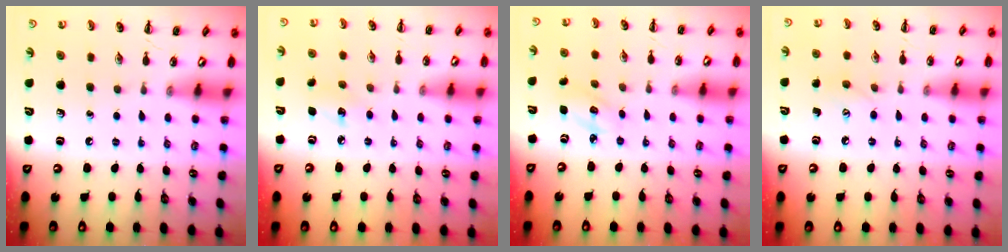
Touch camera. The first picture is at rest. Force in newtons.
{"total": 5.6, "press": 5.4, "slide": 1.5}
{"total": 2.6, "press": 2.5, "slide": 0.6}
{"total": 5.8, "press": 5.6, "slide": 1.5}